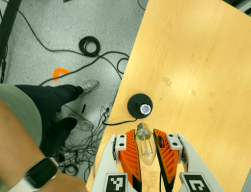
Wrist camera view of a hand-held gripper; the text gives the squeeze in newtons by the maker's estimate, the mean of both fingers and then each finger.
{"total": 20.5, "left": 22.6, "right": 18.3}